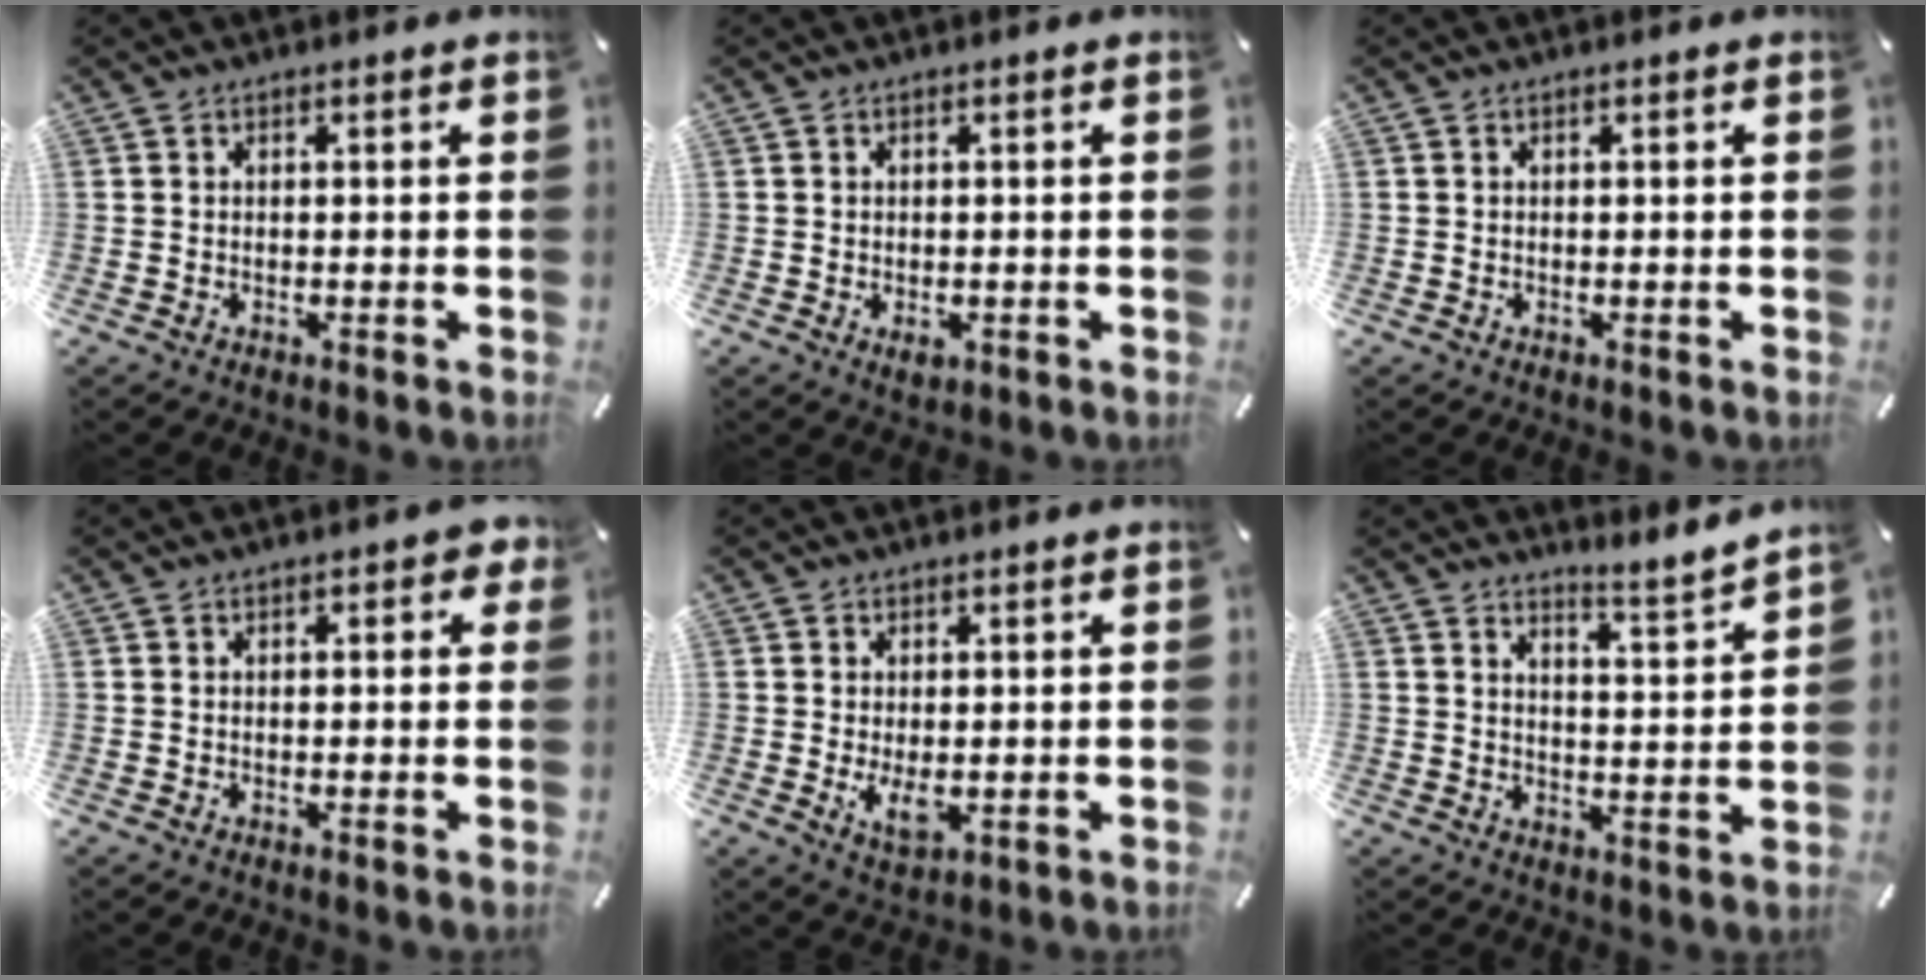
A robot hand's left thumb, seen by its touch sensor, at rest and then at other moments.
{"total": 1.7, "force": [-0.4, 1.0, 1.3], "torque": [-0.024, 0.002, -0.008]}
{"total": 0.0}
{"total": 2.5, "force": [0.6, 1.2, 2.2], "torque": [-0.029, 0.001, 0.005]}
{"total": 5.1, "force": [-0.5, 2.3, 4.5], "torque": [-0.097, -0.010, -0.013]}
{"total": 5.0, "force": [4.9, -0.1, 1.4], "torque": [-0.021, -0.049, 0.079]}